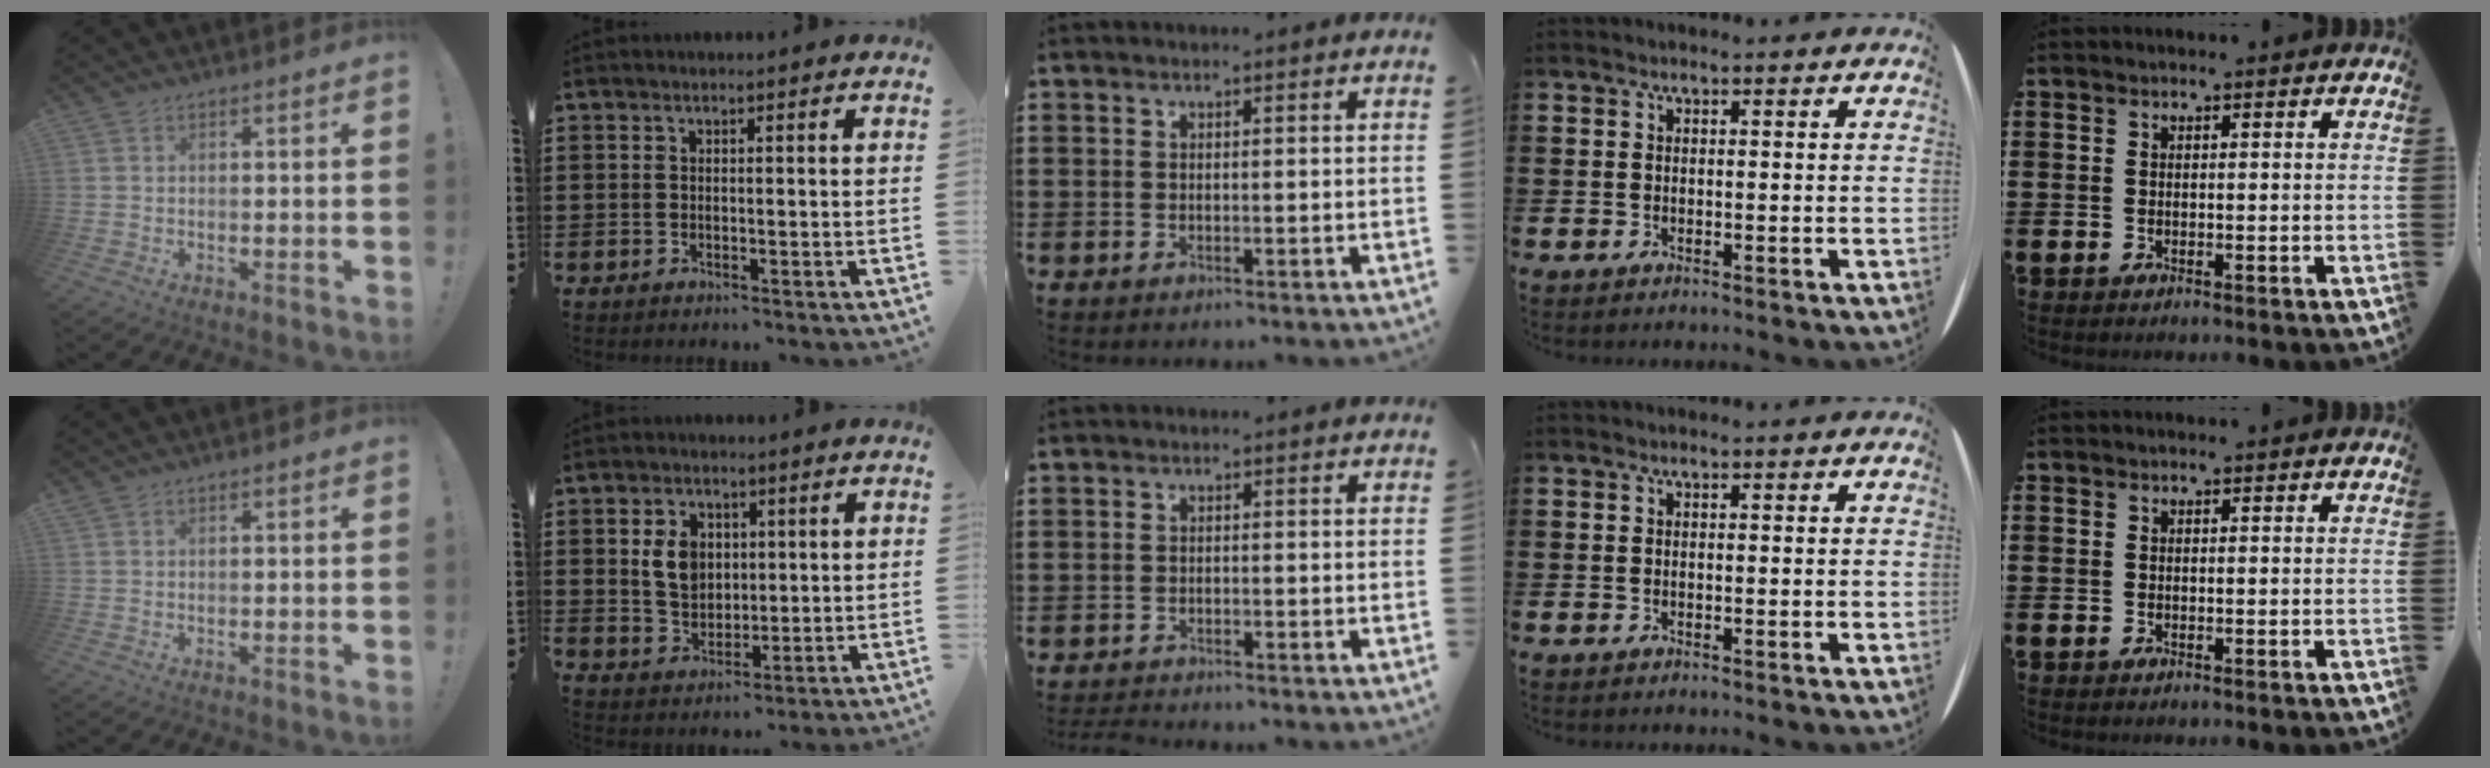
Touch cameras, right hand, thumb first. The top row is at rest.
{"index": {"total": 5.7, "force": [1.3, 4.3, 3.5], "torque": [-0.075, 0.010, 0.021]}, "middle": {"total": 1.6, "force": [-1.6, 0.1, 0.2], "torque": [-0.009, -0.003, -0.033]}}